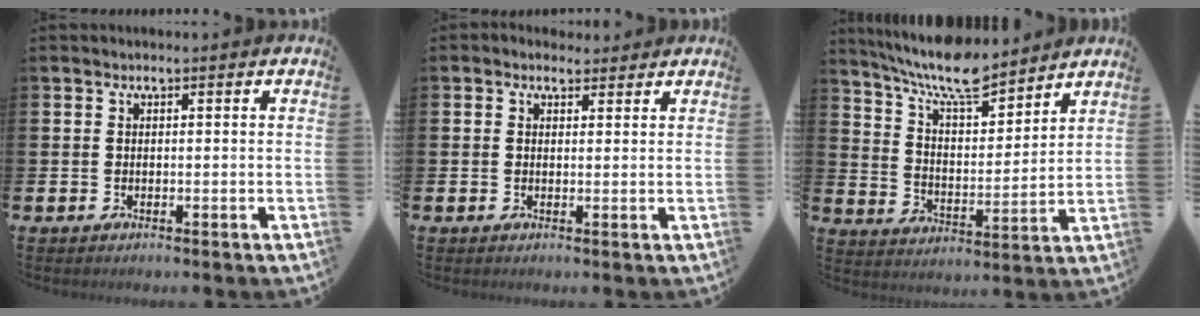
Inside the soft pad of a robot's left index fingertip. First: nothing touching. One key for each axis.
{"total": 1.6, "fx": 1.3, "fy": 0.9, "fz": 0.2, "tx": 0.002, "ty": 0.001, "tz": 0.021}
{"total": 9.1, "fx": 8.2, "fy": 2.0, "fz": 3.2, "tx": -0.093, "ty": -0.051, "tz": 0.147}